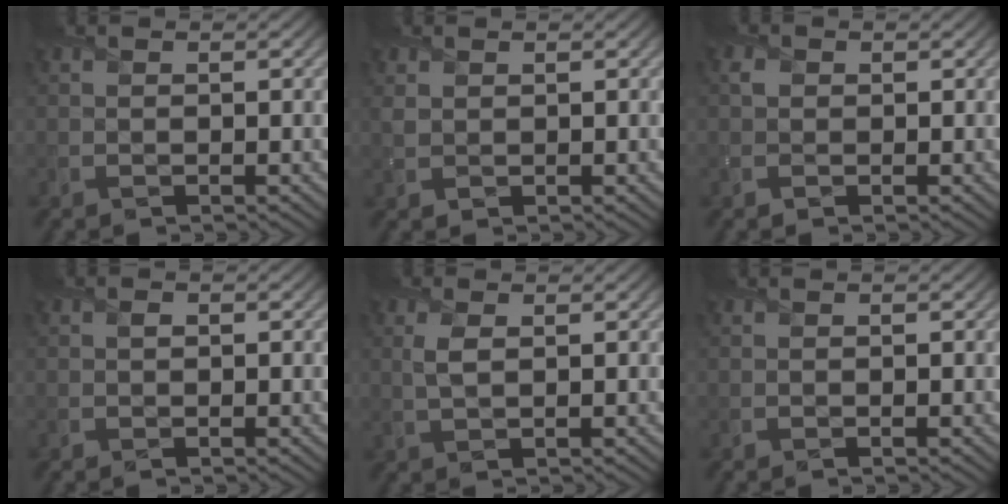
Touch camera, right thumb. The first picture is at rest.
{"total": 1.2, "force": [0.9, 0.7, 0.3], "torque": [-0.010, -0.002, 0.021]}
{"total": 1.1, "force": [0.3, 1.0, 0.2], "torque": [-0.001, 0.001, 0.002]}
{"total": 1.0, "force": [0.0, 0.8, 0.7], "torque": [-0.008, -0.003, -0.001]}
{"total": 1.9, "force": [0.6, 0.8, 1.7], "torque": [-0.043, -0.001, 0.014]}
{"total": 0.0}